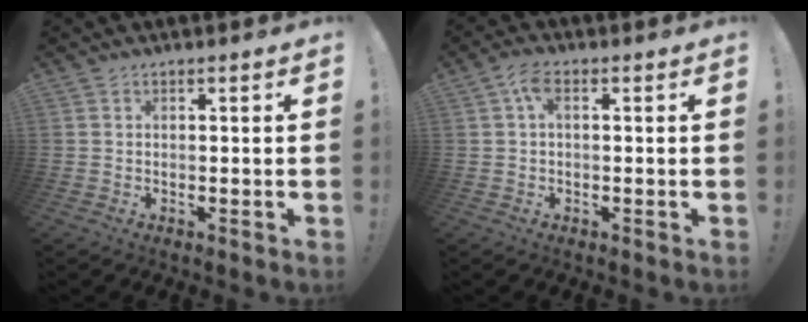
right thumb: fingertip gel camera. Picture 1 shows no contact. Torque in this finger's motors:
{"motor_torque": [0.05, 0.02, 0.51, 0.01, 0.14]}